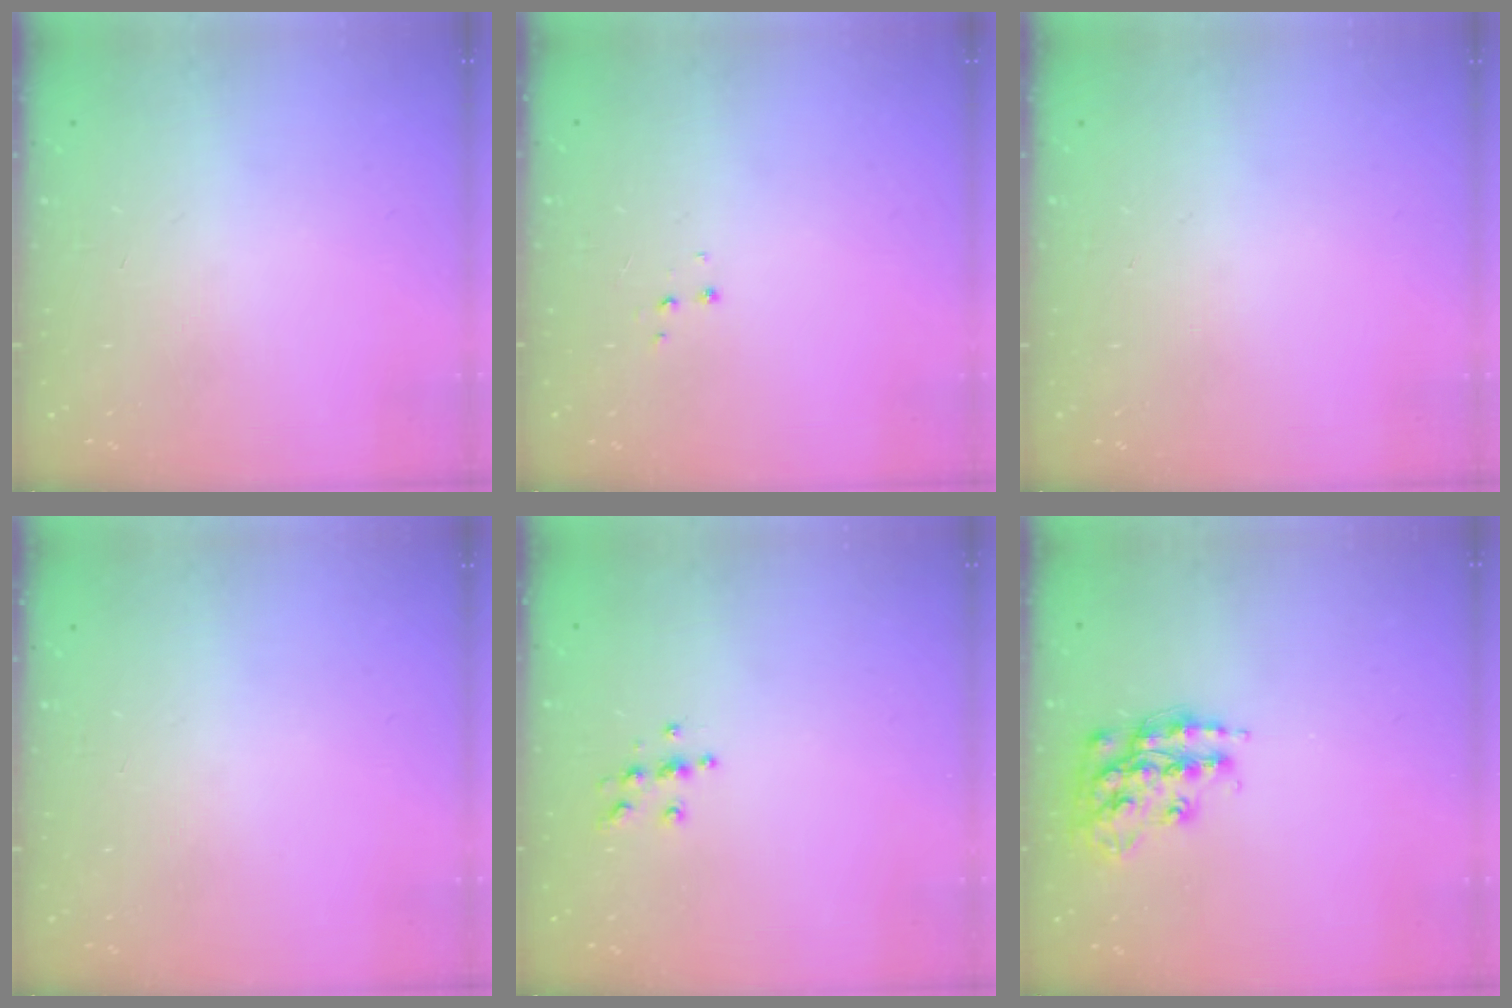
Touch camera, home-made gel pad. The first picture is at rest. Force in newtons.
{"total": 3.4, "press": 3.3, "slide": 0.6}
{"total": 0.0}
{"total": 0.0}
{"total": 6.2, "press": 6.1, "slide": 0.6}
{"total": 15.3, "press": 15.3, "slide": 1.0}